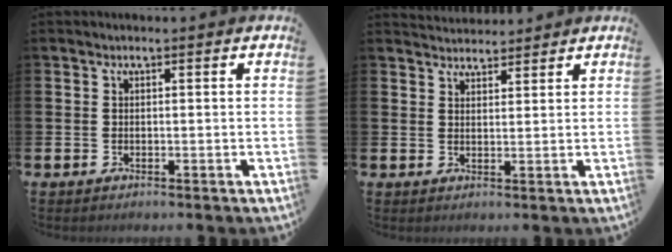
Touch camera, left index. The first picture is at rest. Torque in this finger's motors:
{"motor_torque": [-0.98, -1.16, -0.89, -0.01]}